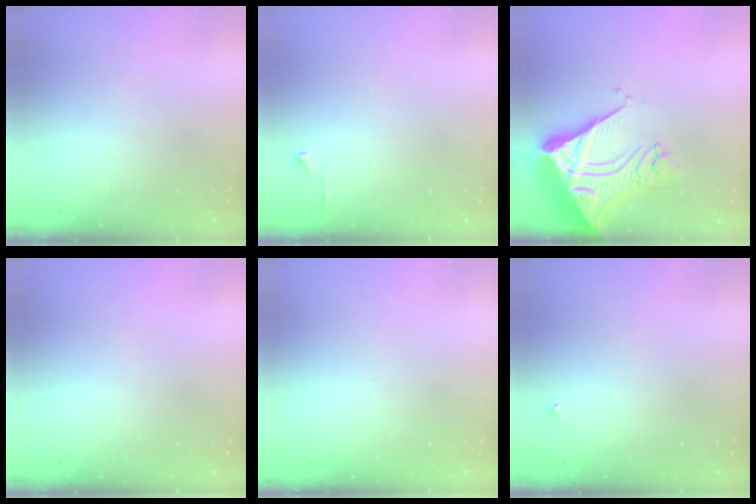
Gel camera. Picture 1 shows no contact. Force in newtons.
{"total": 3.9, "press": 3.9, "slide": 0.5}
{"total": 16.3, "press": 16.2, "slide": 1.9}
{"total": 0.0}
{"total": 1.7, "press": 1.7, "slide": 0.1}
{"total": 2.2, "press": 2.2, "slide": 0.1}